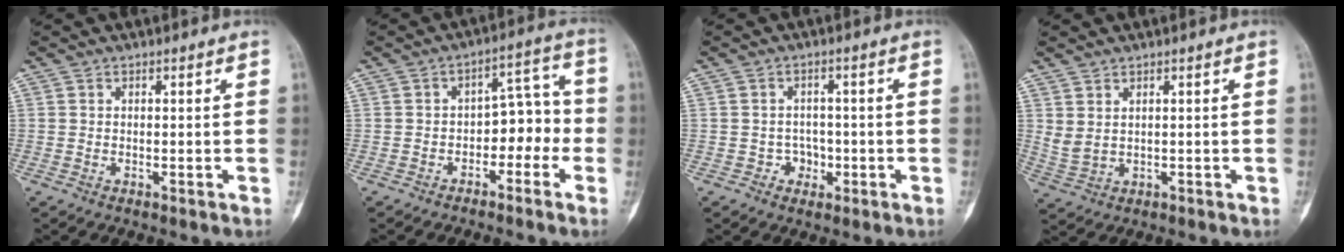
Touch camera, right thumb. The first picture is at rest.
{"total": 8.3, "force": [-2.9, 5.4, 5.6], "torque": [-0.039, 0.050, -0.048]}
{"total": 3.2, "force": [-1.1, 2.8, 0.9], "torque": [0.011, 0.012, -0.019]}
{"total": 3.1, "force": [1.3, 1.6, 2.3], "torque": [-0.047, -0.004, 0.037]}